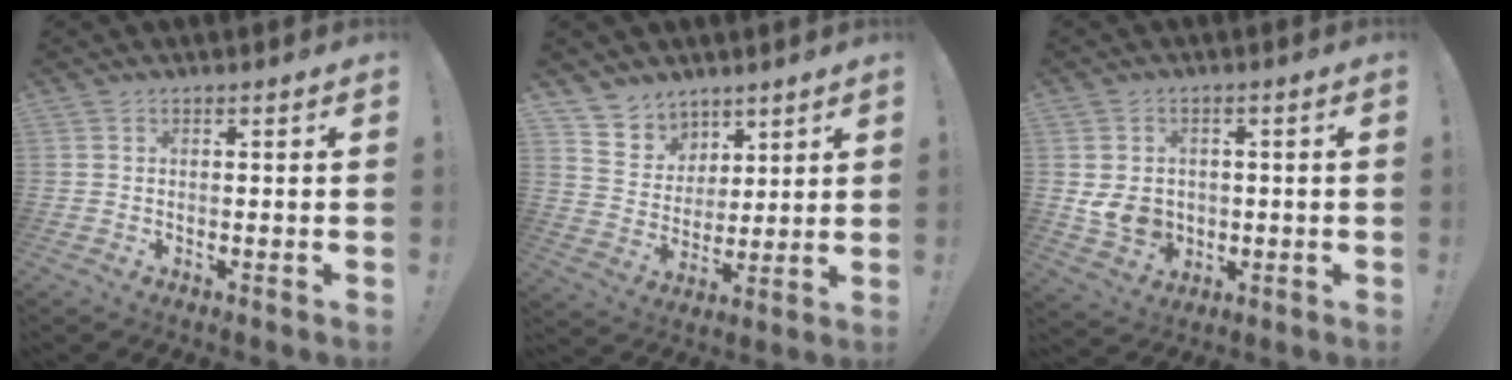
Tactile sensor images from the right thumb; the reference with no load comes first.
{"total": 8.0, "force": [5.6, 5.7, 0.2], "torque": [-0.015, -0.055, 0.115]}
{"total": 8.4, "force": [-0.3, 7.4, 4.0], "torque": [-0.081, 0.005, 0.000]}